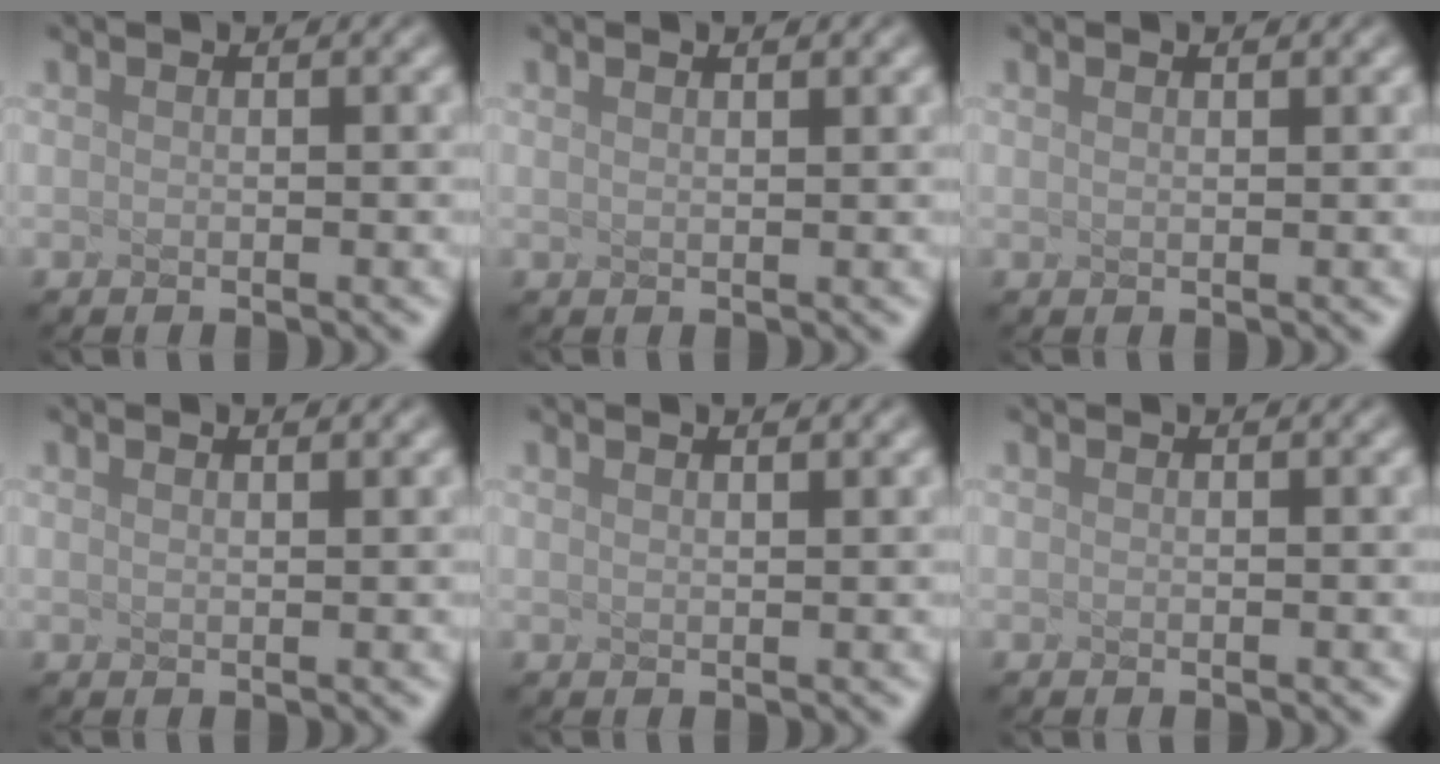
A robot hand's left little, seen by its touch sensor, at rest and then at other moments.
{"total": 1.3, "force": [0.9, 0.4, 0.9], "torque": [-0.006, 0.017, 0.004]}
{"total": 1.0, "force": [0.6, 0.3, 0.7], "torque": [-0.005, 0.013, 0.001]}
{"total": 1.2, "force": [0.8, 0.4, 0.9], "torque": [-0.005, 0.016, 0.002]}
{"total": 1.4, "force": [1.0, 0.4, 0.9], "torque": [-0.005, 0.020, 0.004]}
{"total": 0.0}